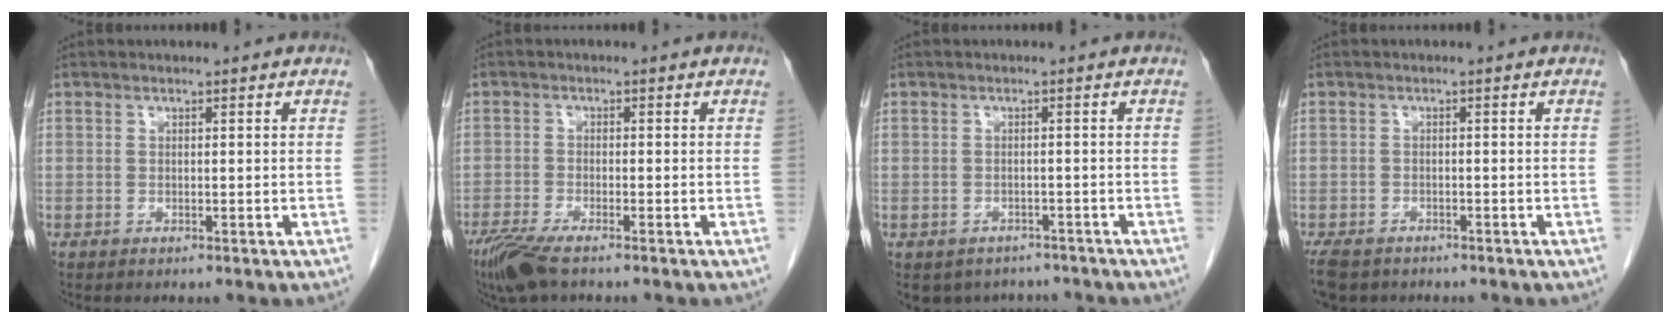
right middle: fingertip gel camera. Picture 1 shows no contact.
{"total": 5.3, "force": [-3.8, 0.7, 3.6], "torque": [-0.073, -0.016, -0.071]}
{"total": 6.5, "force": [-5.5, 3.4, 0.7], "torque": [0.001, 0.008, -0.065]}
{"total": 5.6, "force": [-4.3, 2.8, 2.2], "torque": [-0.039, -0.006, -0.067]}